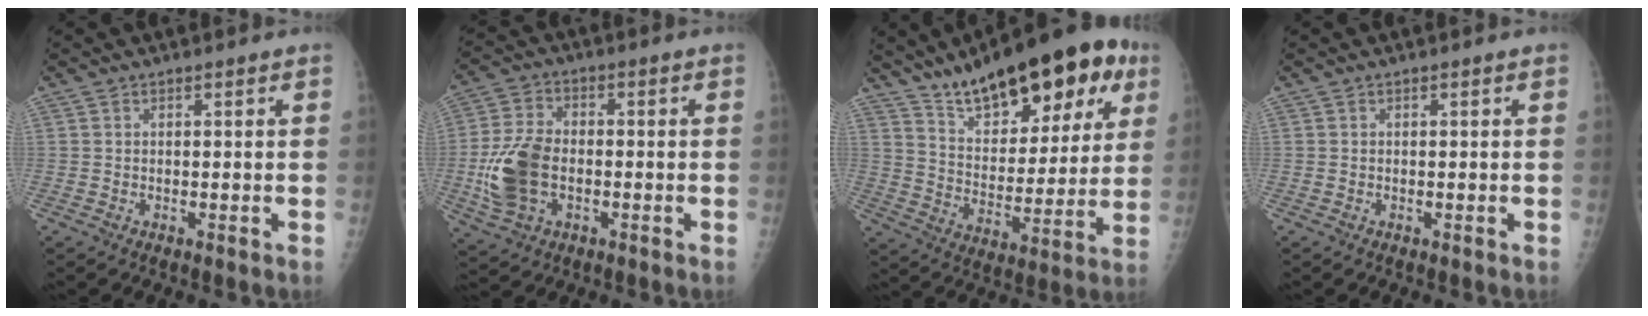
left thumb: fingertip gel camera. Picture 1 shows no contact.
{"total": 11.6, "force": [-2.2, 7.6, 8.5], "torque": [-0.170, 0.012, -0.041]}
{"total": 23.5, "force": [14.3, 10.1, 15.7], "torque": [-0.187, -0.038, 0.224]}
{"total": 0.0}